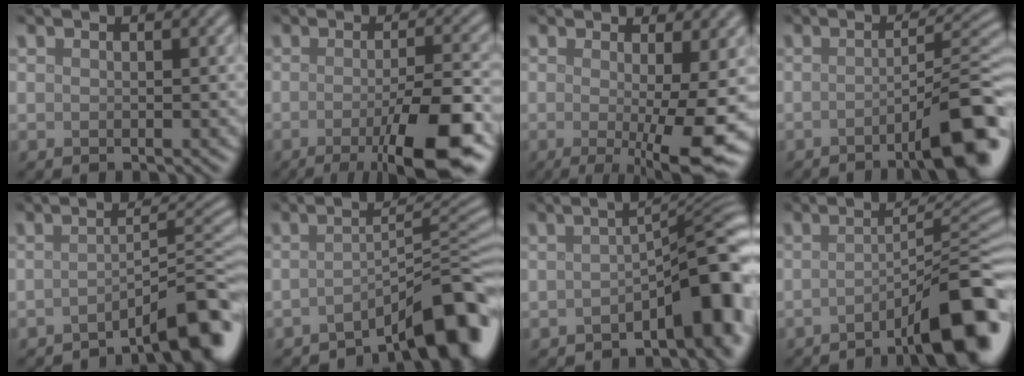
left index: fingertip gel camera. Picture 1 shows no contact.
{"total": 9.8, "force": [-3.6, 2.4, 8.8], "torque": [-0.116, -0.007, -0.056]}
{"total": 9.3, "force": [-1.4, 2.0, 9.0], "torque": [-0.121, -0.018, -0.017]}
{"total": 8.4, "force": [-3.2, 1.7, 7.6], "torque": [-0.087, 0.009, -0.056]}
{"total": 6.9, "force": [-4.2, 1.3, 5.4], "torque": [-0.064, 0.021, -0.069]}
{"total": 8.4, "force": [-5.2, 1.7, 6.4], "torque": [-0.073, 0.017, -0.086]}
{"total": 7.1, "force": [-2.5, 2.1, 6.3], "torque": [-0.072, 0.015, -0.043]}
{"total": 11.3, "force": [-5.3, 2.5, 9.6], "torque": [-0.109, 0.010, -0.083]}